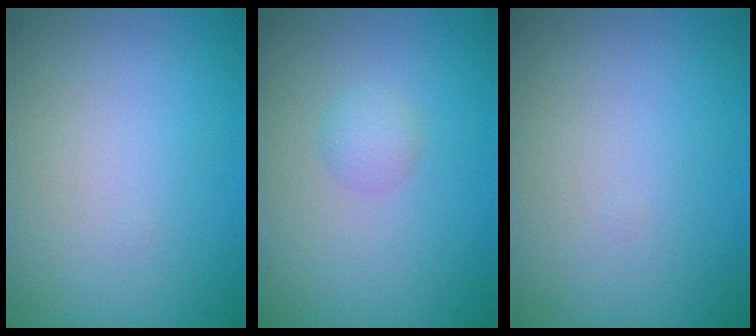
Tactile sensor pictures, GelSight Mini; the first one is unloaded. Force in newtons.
{"total": 1.3, "press": 1.3, "slide": 0.1}
{"total": 0.0}